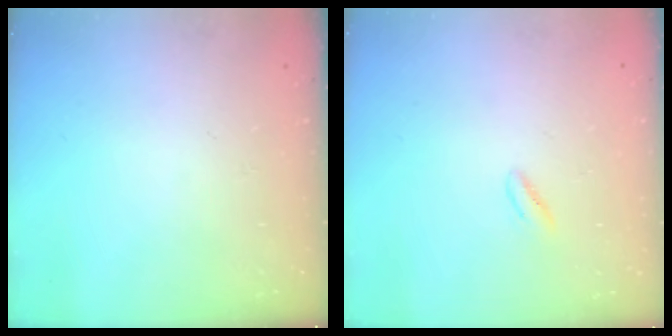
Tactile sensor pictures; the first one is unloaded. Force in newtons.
{"total": 1.8, "press": 1.6, "slide": 0.9}